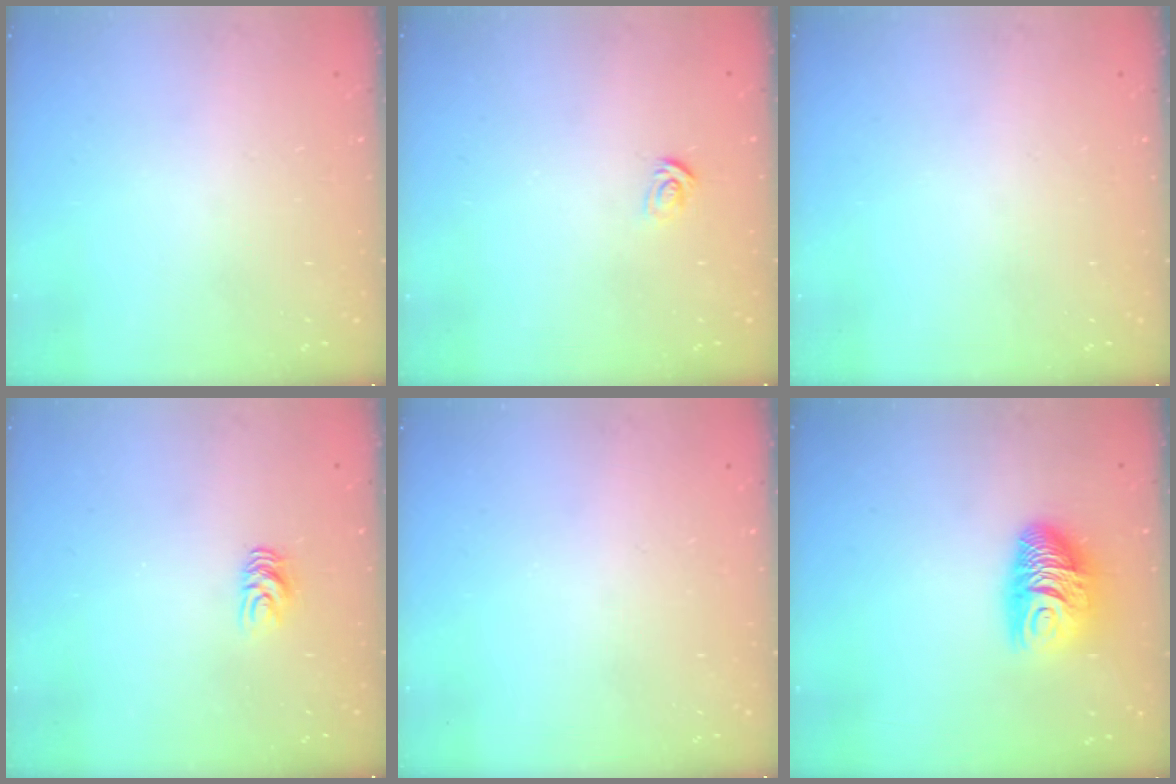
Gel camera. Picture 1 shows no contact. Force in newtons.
{"total": 2.6, "press": 2.6, "slide": 0.2}
{"total": 0.0}
{"total": 6.3, "press": 6.2, "slide": 0.6}
{"total": 0.0}
{"total": 10.2, "press": 10.2, "slide": 0.6}